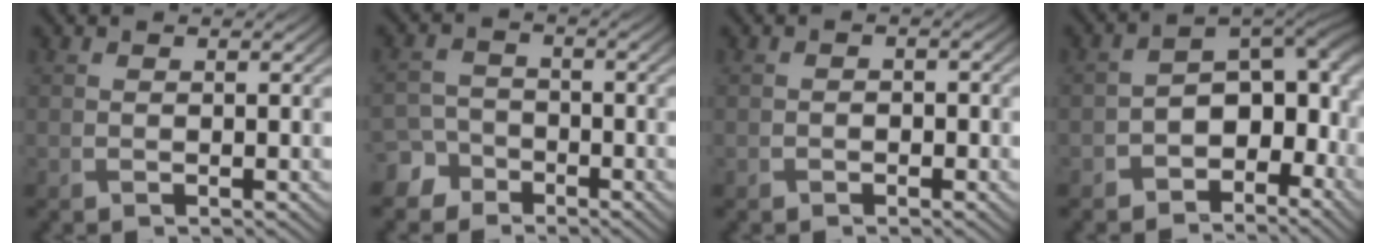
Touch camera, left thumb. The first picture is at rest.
{"total": 4.6, "force": [-3.5, 3.0, 0.7], "torque": [-0.005, -0.002, -0.075]}
{"total": 1.0, "force": [-0.5, 0.7, 0.4], "torque": [-0.004, -0.002, -0.009]}
{"total": 9.3, "force": [-3.7, 5.7, 6.3], "torque": [-0.090, -0.019, -0.066]}